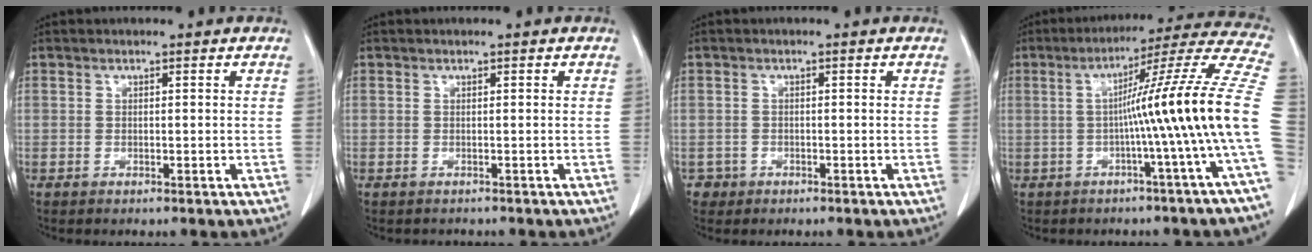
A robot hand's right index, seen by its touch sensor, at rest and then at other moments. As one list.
[{"total": 0.9, "force": [-0.6, 0.5, 0.2], "torque": [-0.002, 0.002, -0.006]}, {"total": 1.7, "force": [-0.9, 1.4, -0.2], "torque": [0.001, 0.007, -0.017]}, {"total": 17.4, "force": [-2.4, -3.1, 17.0], "torque": [-0.219, 0.017, -0.047]}]